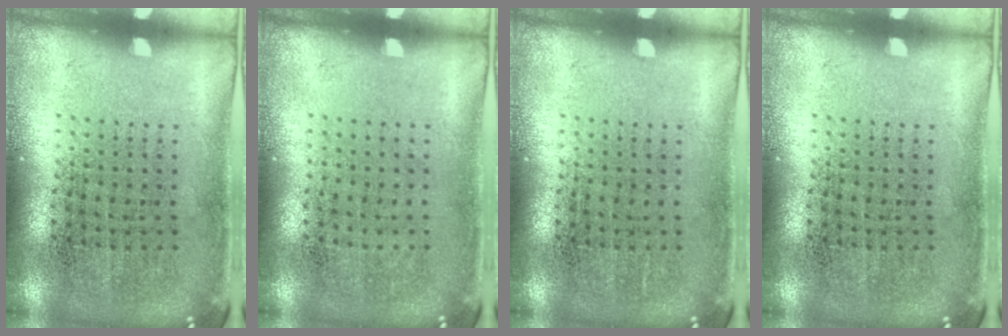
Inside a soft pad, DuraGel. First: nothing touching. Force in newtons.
{"total": 0.0}
{"total": 0.0}
{"total": 0.0}